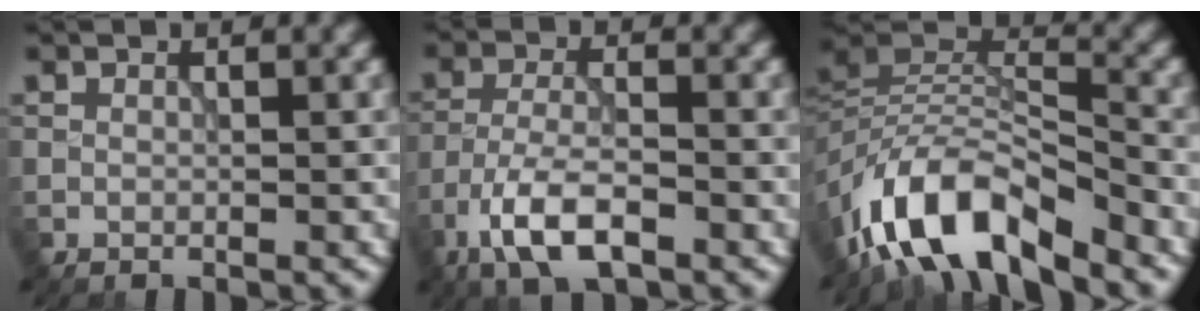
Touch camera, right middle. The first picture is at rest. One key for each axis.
{"total": 6.2, "fx": -3.7, "fy": 2.2, "fz": 4.4, "tx": -0.087, "ty": -0.001, "tz": -0.075}
{"total": 10.2, "fx": -6.9, "fy": 3.7, "fz": 6.4, "tx": -0.107, "ty": 0.005, "tz": -0.142}